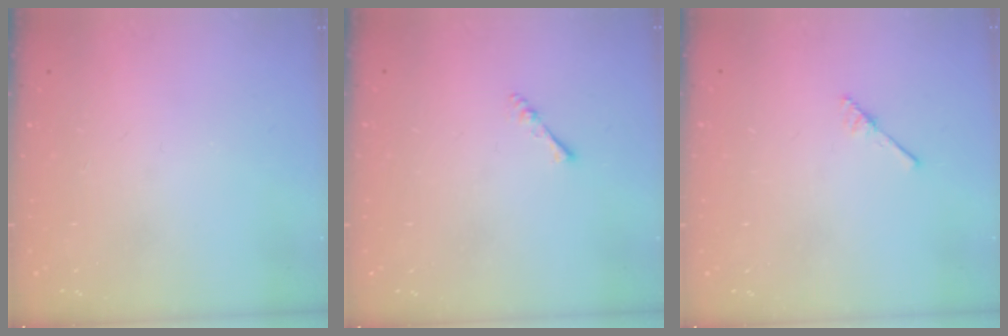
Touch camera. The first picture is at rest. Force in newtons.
{"total": 2.4, "press": 2.3, "slide": 0.5}
{"total": 2.5, "press": 2.4, "slide": 0.3}